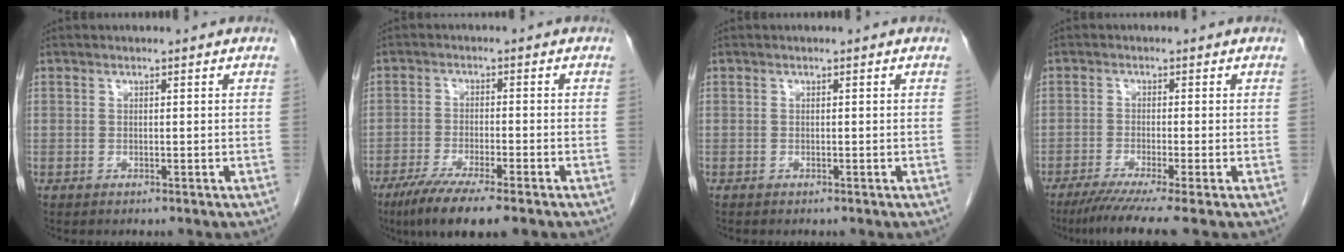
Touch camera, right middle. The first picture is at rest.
{"total": 9.2, "force": [-6.5, 0.8, 6.5], "torque": [-0.109, -0.022, -0.103]}
{"total": 0.0}
{"total": 6.7, "force": [-5.0, -1.1, 4.3], "torque": [-0.065, -0.022, -0.085]}